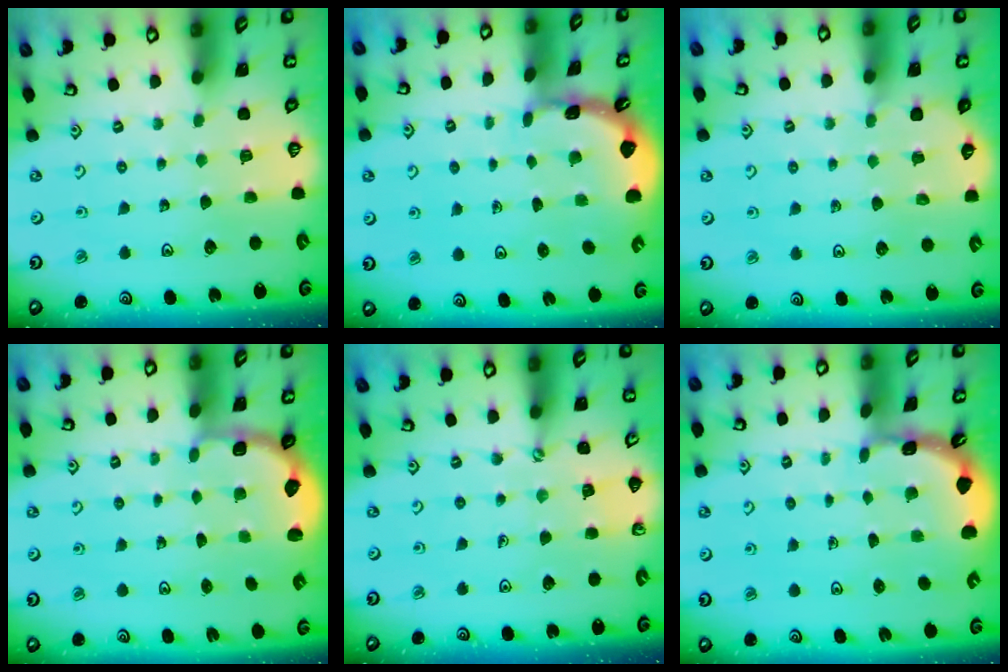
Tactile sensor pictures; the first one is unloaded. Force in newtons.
{"total": 1.7, "press": 1.7, "slide": 0.2}
{"total": 4.7, "press": 4.7, "slide": 0.7}
{"total": 2.8, "press": 2.2, "slide": 1.8}
{"total": 2.1, "press": 2.1, "slide": 0.4}
{"total": 1.9, "press": 1.9, "slide": 0.1}